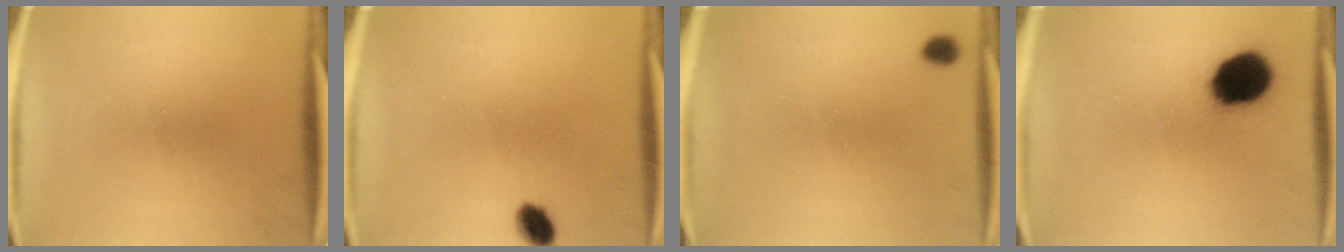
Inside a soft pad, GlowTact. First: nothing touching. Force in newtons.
{"total": 4.0}
{"total": 2.9}
{"total": 14.1}